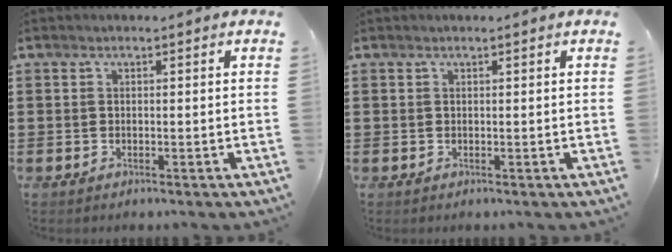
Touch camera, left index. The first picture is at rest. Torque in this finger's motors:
{"motor_torque": [-0.36, 0.07, 0.03, -0.02]}